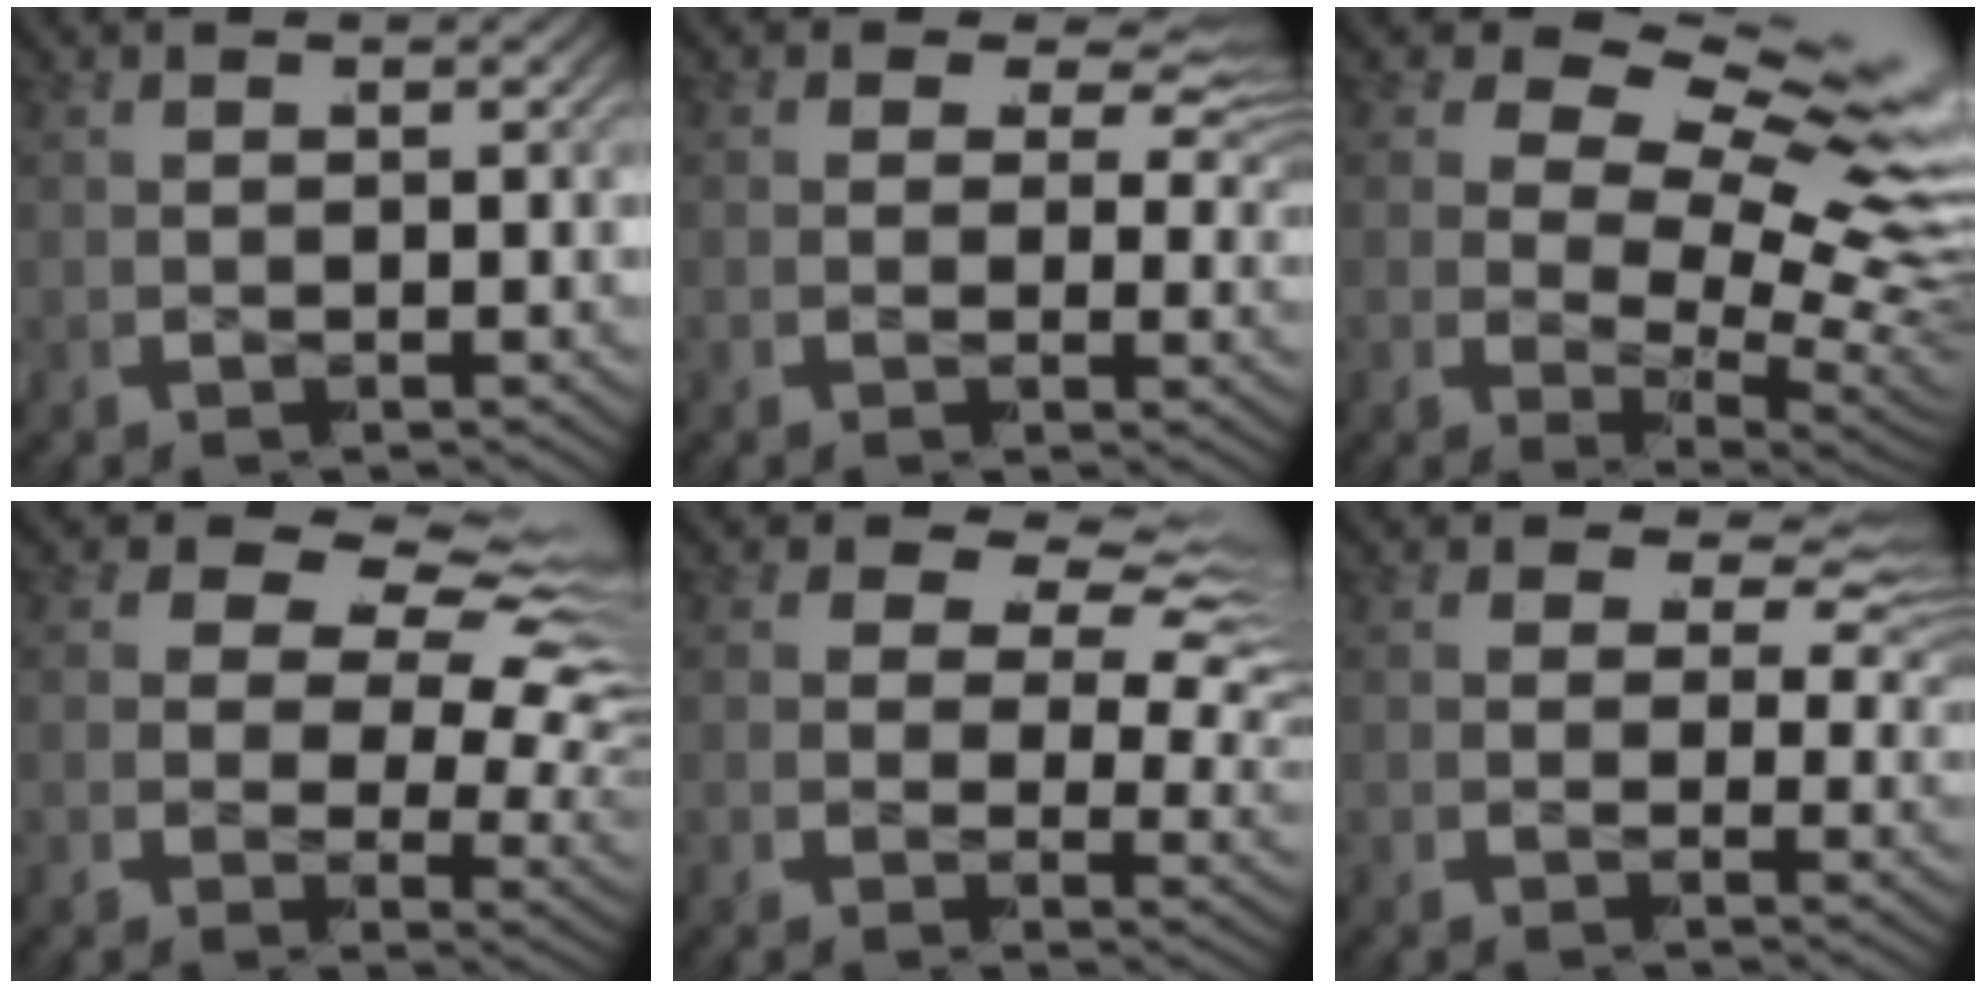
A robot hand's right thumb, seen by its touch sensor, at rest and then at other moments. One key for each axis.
{"total": 4.5, "fx": 1.2, "fy": 2.6, "fz": 3.5, "tx": -0.047, "ty": -0.002, "tz": 0.016}
{"total": 14.1, "fx": 1.4, "fy": 8.3, "fz": 11.3, "tx": -0.191, "ty": -0.030, "tz": 0.034}
{"total": 11.4, "fx": 1.4, "fy": 7.4, "fz": 8.6, "tx": -0.140, "ty": -0.015, "tz": 0.024}
{"total": 8.1, "fx": 2.1, "fy": 4.9, "fz": 6.1, "tx": -0.080, "ty": 0.002, "tz": 0.025}
{"total": 5.0, "fx": 1.5, "fy": 2.8, "fz": 3.9, "tx": -0.050, "ty": 0.002, "tz": 0.018}